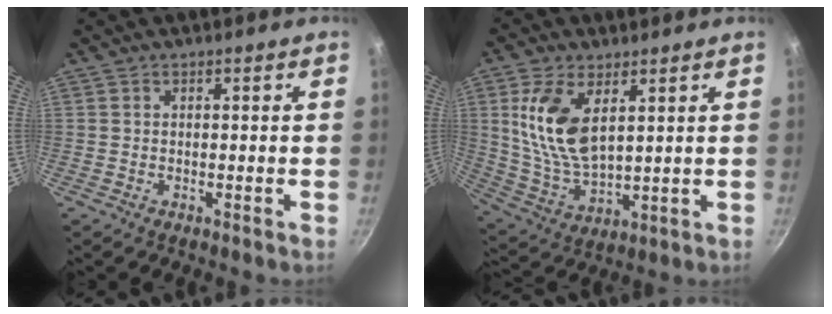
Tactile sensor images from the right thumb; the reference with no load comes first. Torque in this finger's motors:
{"motor_torque": [1.17, 1.05, 1.59, 0.04, 0.16]}